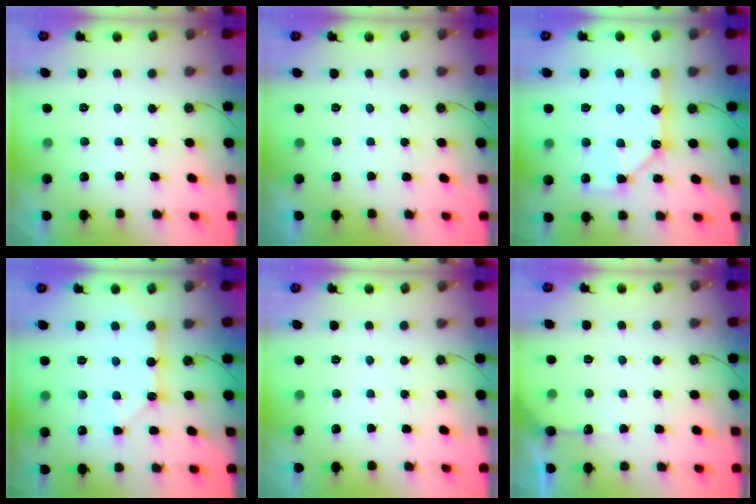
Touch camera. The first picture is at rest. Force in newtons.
{"total": 0.7, "press": 0.4, "slide": 0.7}
{"total": 11.2, "press": 11.2, "slide": 0.7}
{"total": 8.8, "press": 8.8, "slide": 0.8}
{"total": 0.0}
{"total": 3.9, "press": 3.9, "slide": 0.5}